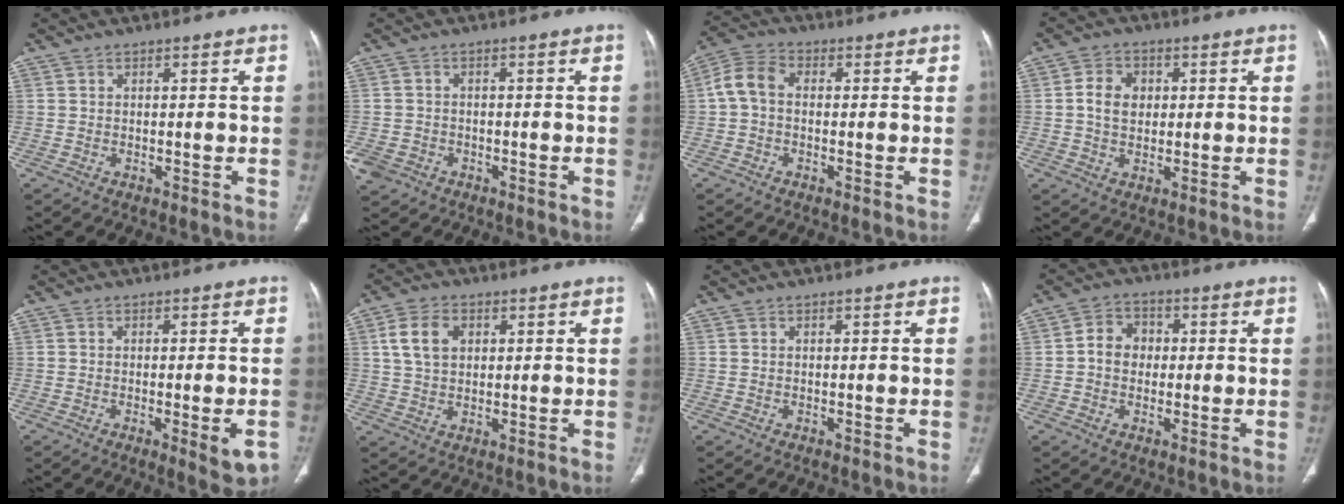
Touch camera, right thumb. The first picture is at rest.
{"total": 5.1, "force": [-2.5, 4.1, 1.5], "torque": [-0.040, 0.012, -0.039]}
{"total": 6.0, "force": [0.0, 4.2, 4.3], "torque": [-0.083, 0.019, -0.011]}
{"total": 5.8, "force": [0.7, 4.6, 3.6], "torque": [-0.046, 0.002, 0.010]}
{"total": 5.9, "force": [-2.2, 1.5, 5.3], "torque": [-0.063, -0.004, -0.023]}
{"total": 7.1, "force": [2.2, 4.9, 4.6], "torque": [-0.073, -0.001, 0.041]}
{"total": 0.0}
{"total": 5.9, "force": [0.1, 4.9, 3.2], "torque": [-0.030, 0.016, -0.007]}